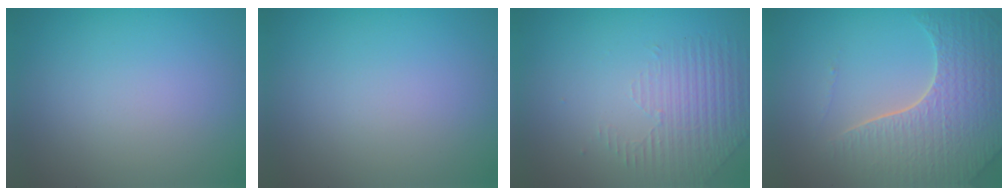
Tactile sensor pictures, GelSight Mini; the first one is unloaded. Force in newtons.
{"total": 0.0}
{"total": 1.5, "press": 0.9, "slide": 1.2}
{"total": 7.0, "press": 5.2, "slide": 4.6}